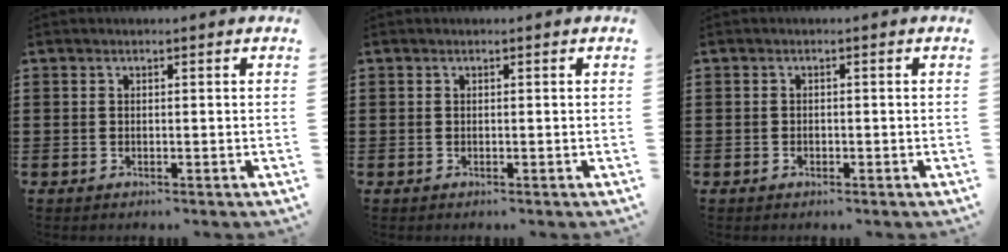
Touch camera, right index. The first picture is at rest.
{"total": 0.0}
{"total": 0.6, "force": [-0.3, 0.4, 0.3], "torque": [-0.008, -0.001, -0.006]}